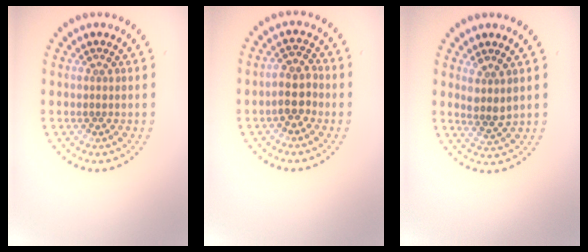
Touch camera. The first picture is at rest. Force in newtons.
{"total": 2.7, "press": 2.5, "slide": 1.1}
{"total": 2.2, "press": 1.8, "slide": 1.2}